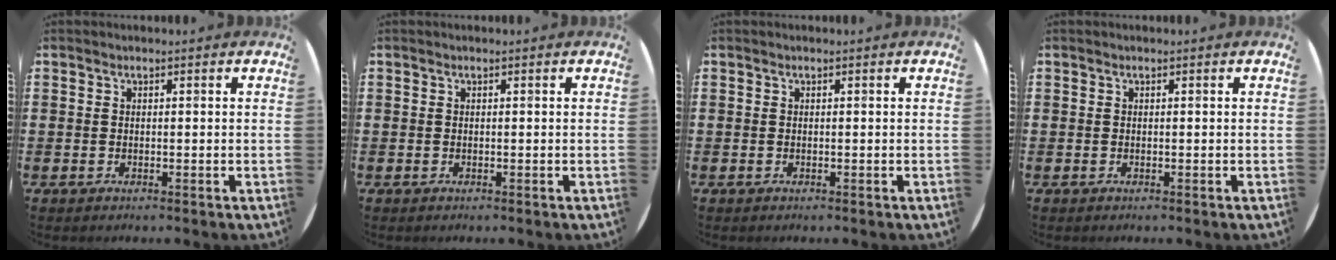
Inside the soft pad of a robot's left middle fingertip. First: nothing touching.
{"total": 0.0}
{"total": 0.0}
{"total": 0.0}